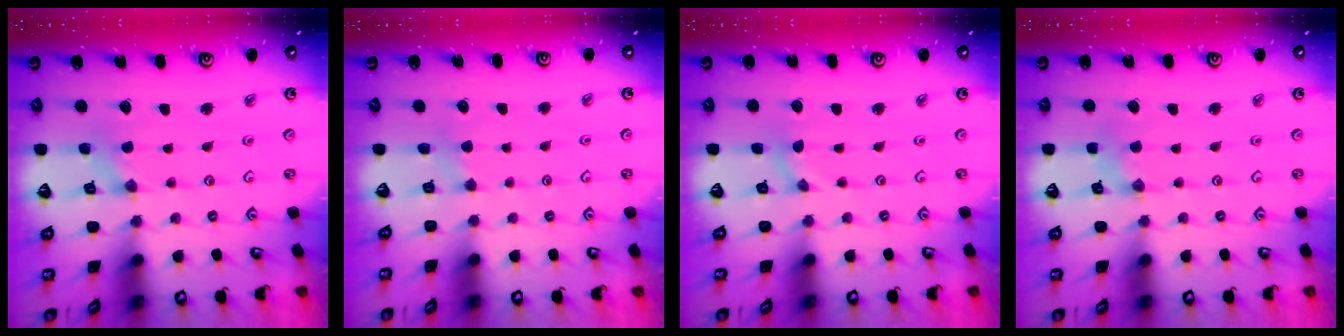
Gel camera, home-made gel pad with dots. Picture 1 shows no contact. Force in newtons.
{"total": 1.9, "press": 1.8, "slide": 0.4}
{"total": 0.0}
{"total": 2.1, "press": 2.1, "slide": 0.4}